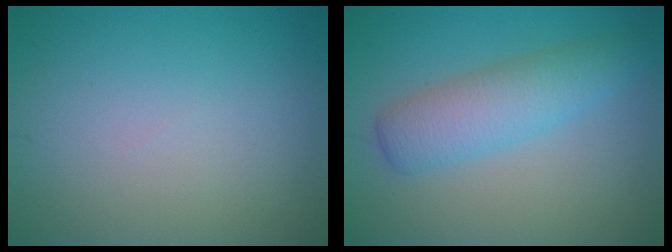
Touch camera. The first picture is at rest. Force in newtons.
{"total": 4.4, "press": 4.4, "slide": 0.1}